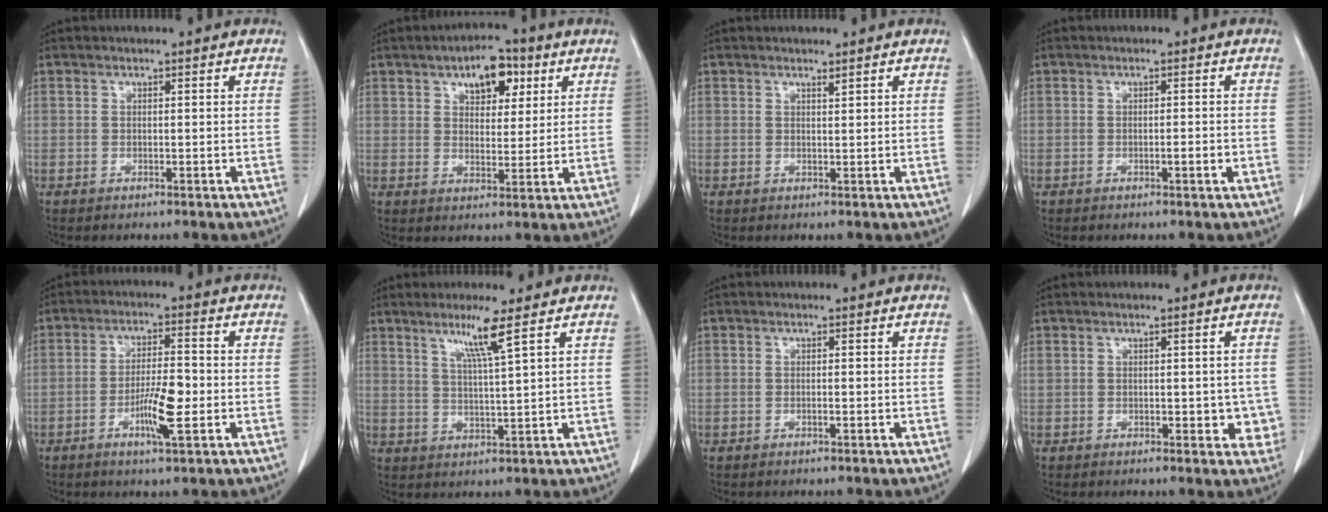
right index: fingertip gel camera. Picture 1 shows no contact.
{"total": 7.5, "force": [3.8, 3.9, 5.2], "torque": [-0.072, 0.012, 0.057]}
{"total": 0.7, "force": [0.6, -0.1, 0.3], "torque": [-0.010, -0.006, 0.011]}
{"total": 1.5, "force": [-0.5, 0.1, 1.4], "torque": [-0.022, -0.001, -0.008]}
{"total": 6.9, "force": [-2.1, 0.9, 6.6], "torque": [-0.122, -0.003, -0.037]}
{"total": 5.5, "force": [3.2, -1.3, 4.3], "torque": [-0.081, -0.008, 0.062]}
{"total": 0.6, "force": [-0.2, 0.0, 0.6], "torque": [-0.012, 0.000, -0.002]}
{"total": 4.8, "force": [-0.2, 2.7, 4.0], "torque": [-0.037, 0.011, 0.005]}